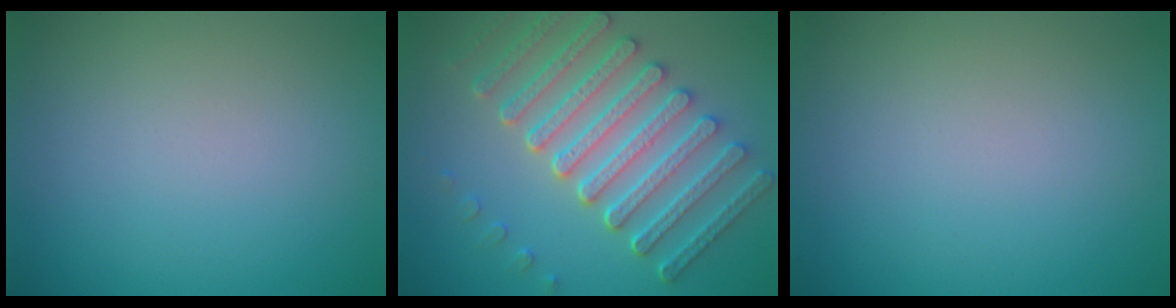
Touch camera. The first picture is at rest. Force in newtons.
{"total": 7.9, "press": 6.1, "slide": 5.0}
{"total": 0.0}